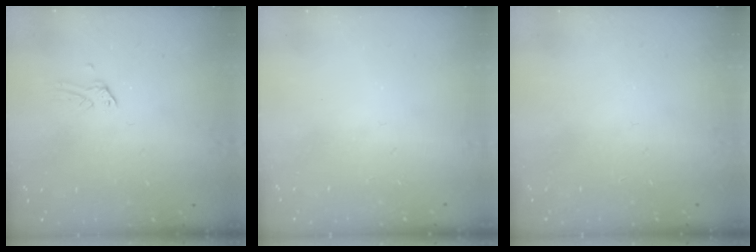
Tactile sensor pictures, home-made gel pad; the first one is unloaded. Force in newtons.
{"total": 0.0}
{"total": 2.5, "press": 2.4, "slide": 0.3}